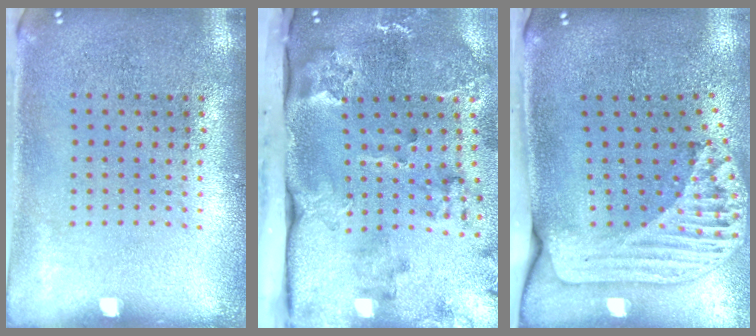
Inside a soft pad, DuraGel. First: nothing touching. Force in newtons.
{"total": 3.6, "press": 2.6, "slide": 2.5}
{"total": 2.4, "press": 1.7, "slide": 1.7}